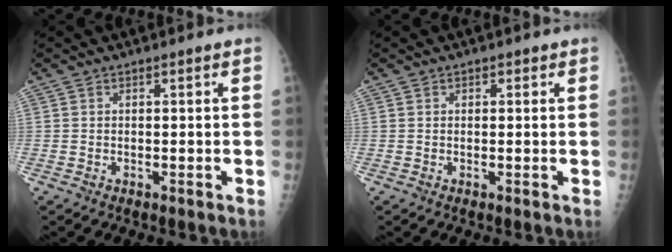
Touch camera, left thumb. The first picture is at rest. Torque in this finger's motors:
{"motor_torque": [-0.15, 0.02, -0.16, -0.16, -0.03]}